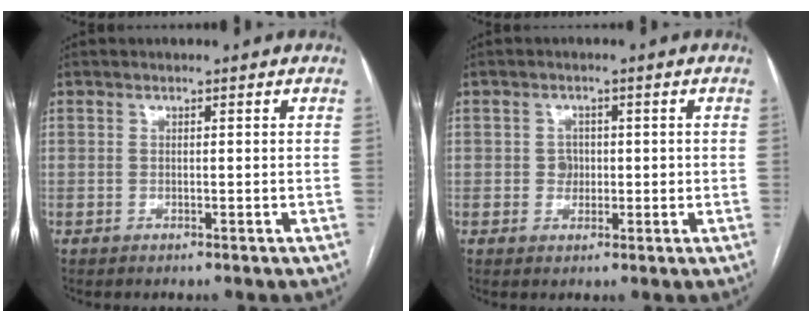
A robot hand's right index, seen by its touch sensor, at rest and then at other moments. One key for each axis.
{"total": 2.2, "fx": 0.0, "fy": 2.0, "fz": 0.9, "tx": -0.009, "ty": 0.004, "tz": 0.000}